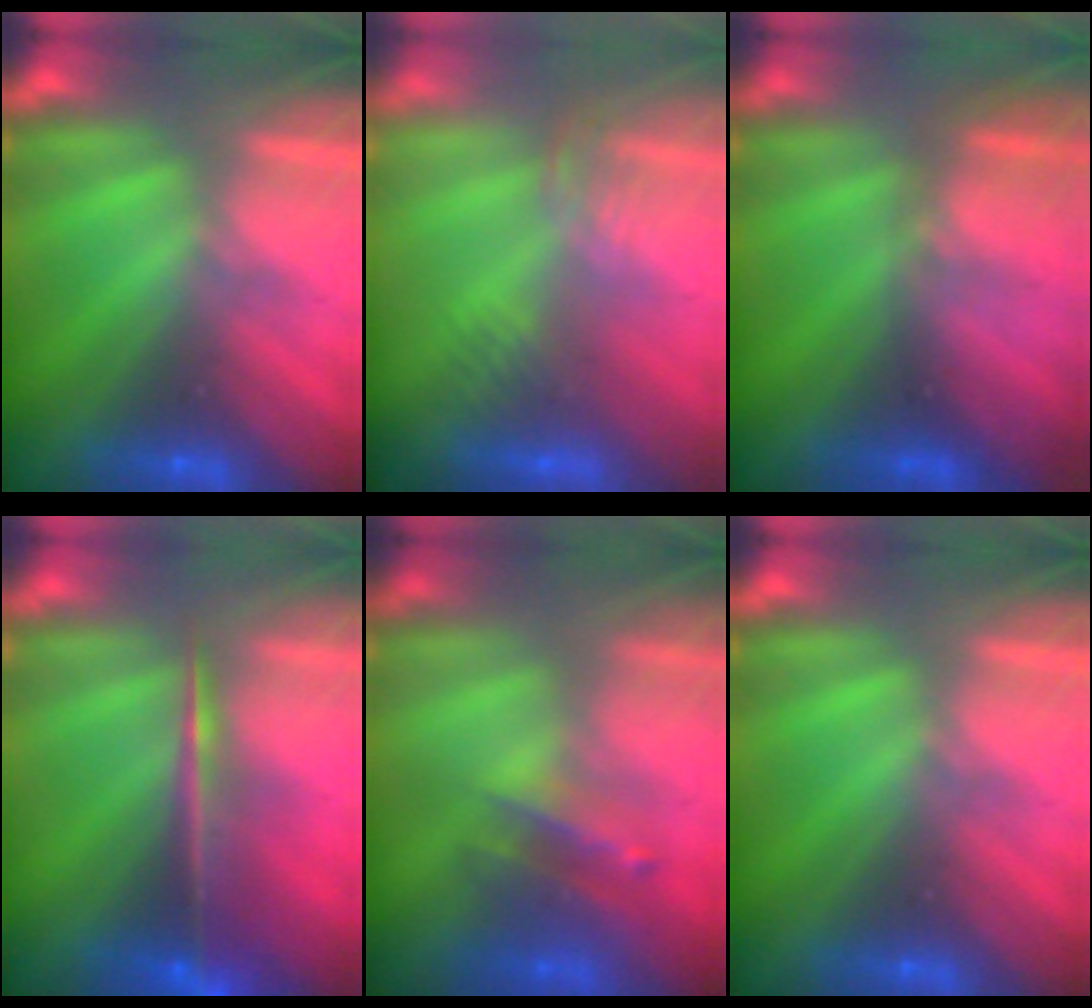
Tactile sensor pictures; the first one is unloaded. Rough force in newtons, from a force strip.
{"total": 2.9}
{"total": 2.8}
{"total": 7.1}
{"total": 2.5}
{"total": 0.0}